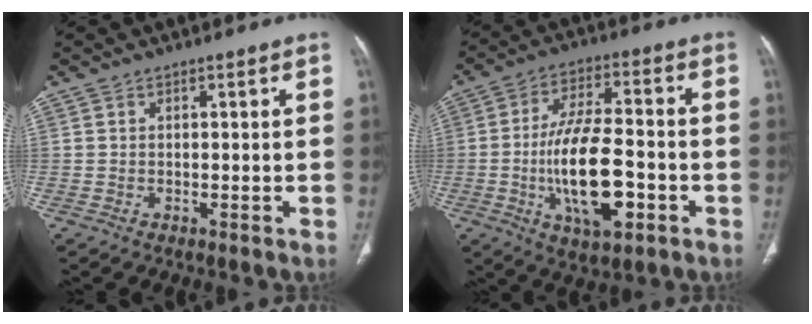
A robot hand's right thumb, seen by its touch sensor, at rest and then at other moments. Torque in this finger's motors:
{"motor_torque": [2.18, 2.82, 1.99, -0.76, 0.70]}